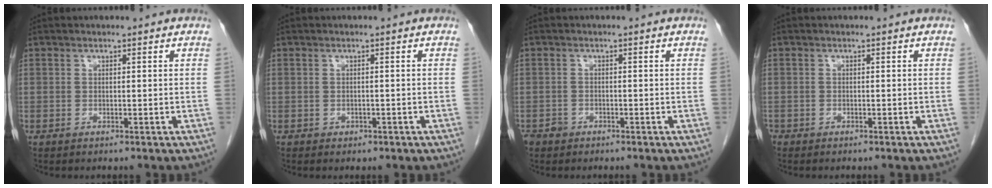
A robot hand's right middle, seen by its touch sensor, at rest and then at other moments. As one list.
[{"total": 0.9, "force": [-0.4, 0.7, 0.3], "torque": [-0.011, 0.000, -0.001]}, {"total": 1.7, "force": [-1.3, 1.1, 0.2], "torque": [-0.007, 0.003, -0.022]}, {"total": 0.9, "force": [-0.7, 0.5, 0.1], "torque": [-0.006, 0.001, -0.013]}]